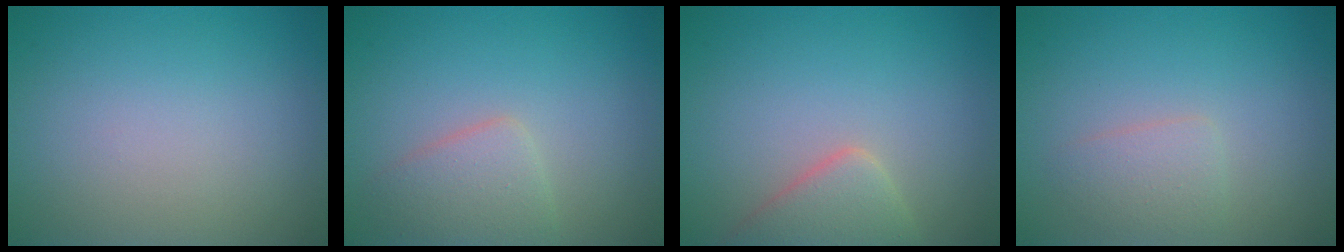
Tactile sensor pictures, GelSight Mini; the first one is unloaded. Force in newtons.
{"total": 2.8, "press": 2.8, "slide": 0.1}
{"total": 3.3, "press": 3.3, "slide": 0.4}
{"total": 1.7, "press": 1.7, "slide": 0.1}